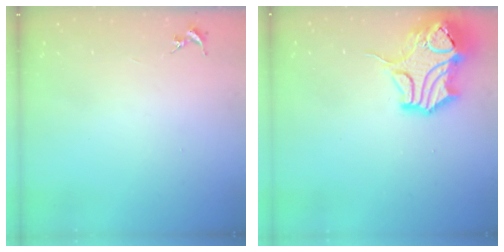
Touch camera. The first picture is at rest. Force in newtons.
{"total": 15.2, "press": 15.0, "slide": 2.4}